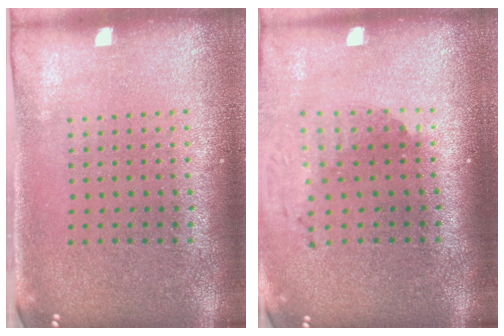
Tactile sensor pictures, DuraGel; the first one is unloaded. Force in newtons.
{"total": 1.9, "press": 1.4, "slide": 1.3}